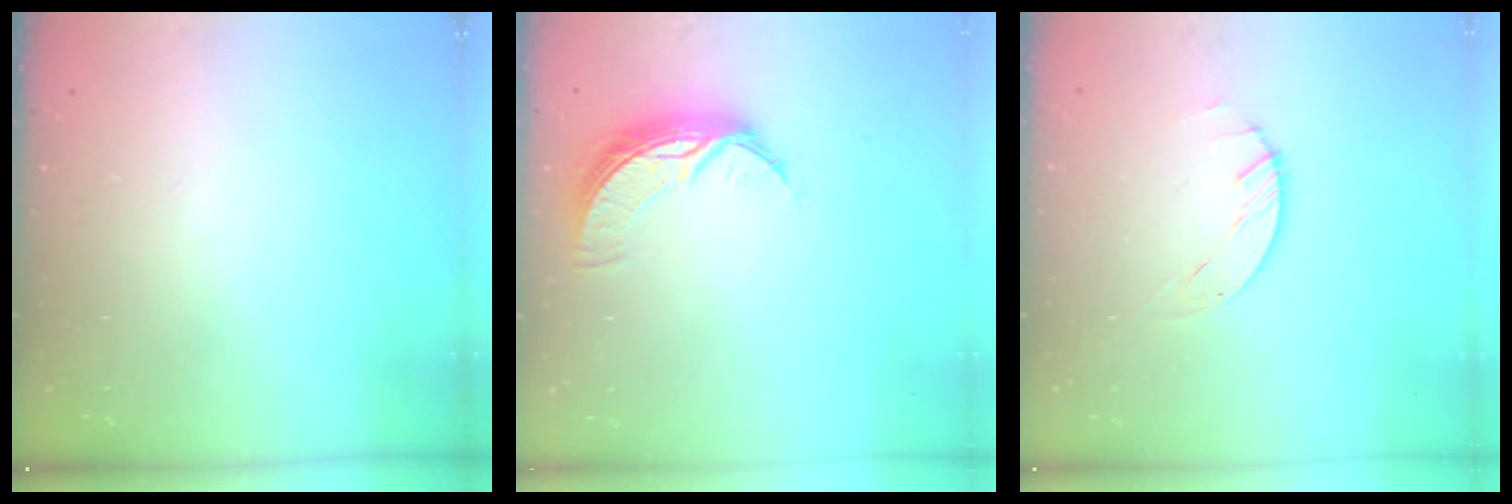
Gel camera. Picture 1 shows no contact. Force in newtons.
{"total": 8.7, "press": 8.7, "slide": 0.3}
{"total": 1.5, "press": 1.4, "slide": 0.1}